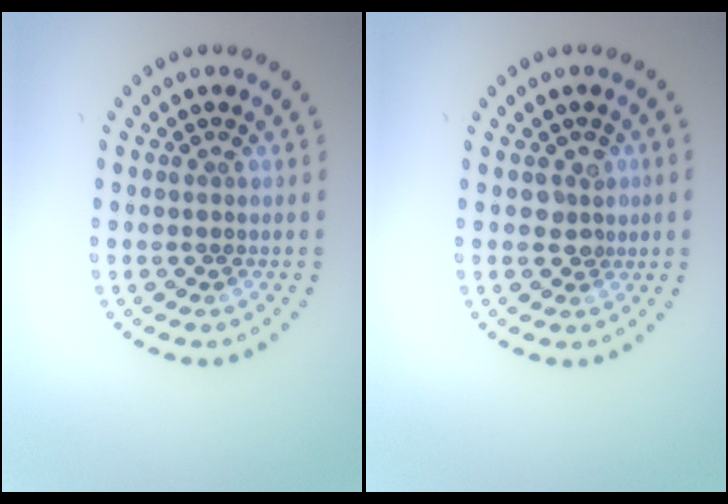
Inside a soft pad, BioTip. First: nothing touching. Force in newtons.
{"total": 1.7, "press": 1.6, "slide": 0.6}